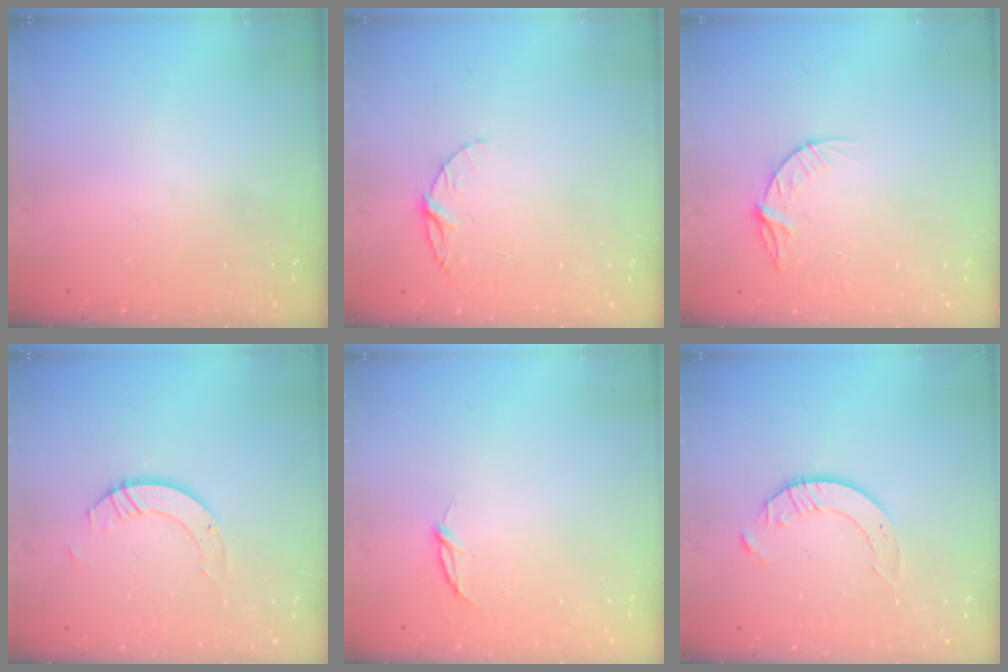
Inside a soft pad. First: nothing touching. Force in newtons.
{"total": 6.0, "press": 6.0, "slide": 0.6}
{"total": 5.6, "press": 5.6, "slide": 0.6}
{"total": 5.0, "press": 5.0, "slide": 0.3}
{"total": 2.8, "press": 2.8, "slide": 0.3}
{"total": 3.5, "press": 3.4, "slide": 0.4}